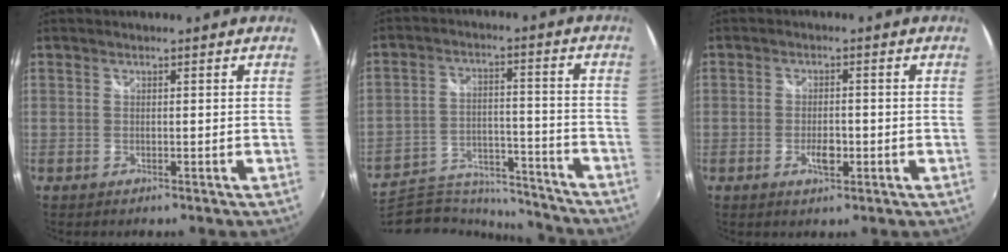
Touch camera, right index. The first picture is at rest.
{"total": 21.5, "force": [-19.4, 6.1, 7.0], "torque": [-0.145, 0.000, -0.281]}
{"total": 3.5, "force": [-1.2, 1.6, 2.9], "torque": [-0.055, -0.003, -0.022]}